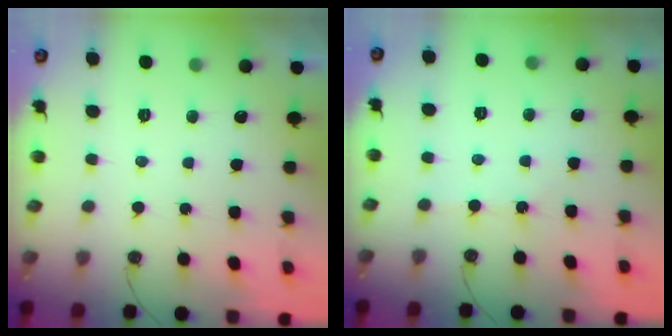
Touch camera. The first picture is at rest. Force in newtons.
{"total": 1.5, "press": 1.5, "slide": 0.3}